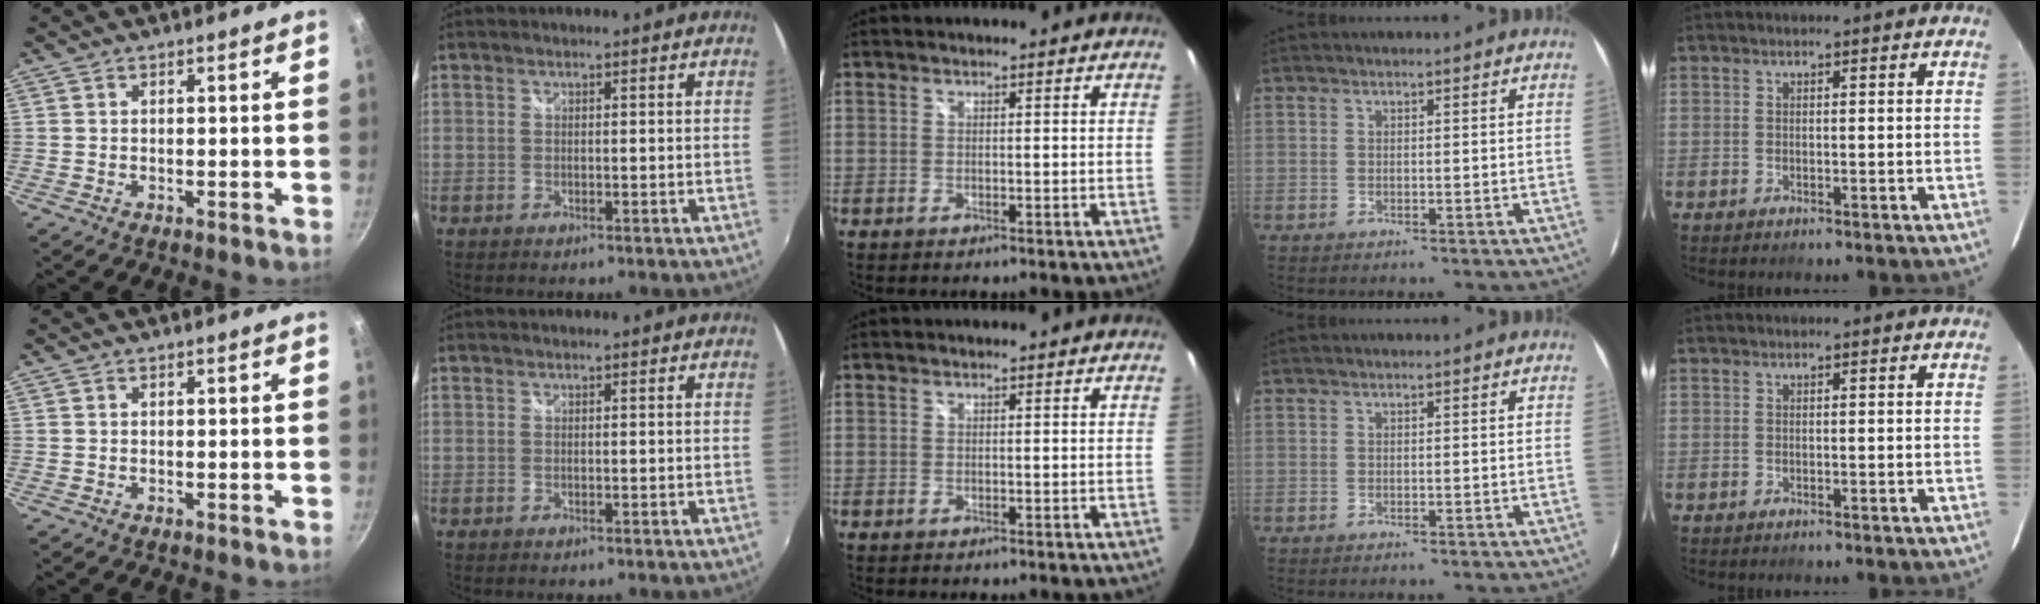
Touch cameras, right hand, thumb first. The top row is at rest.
{}